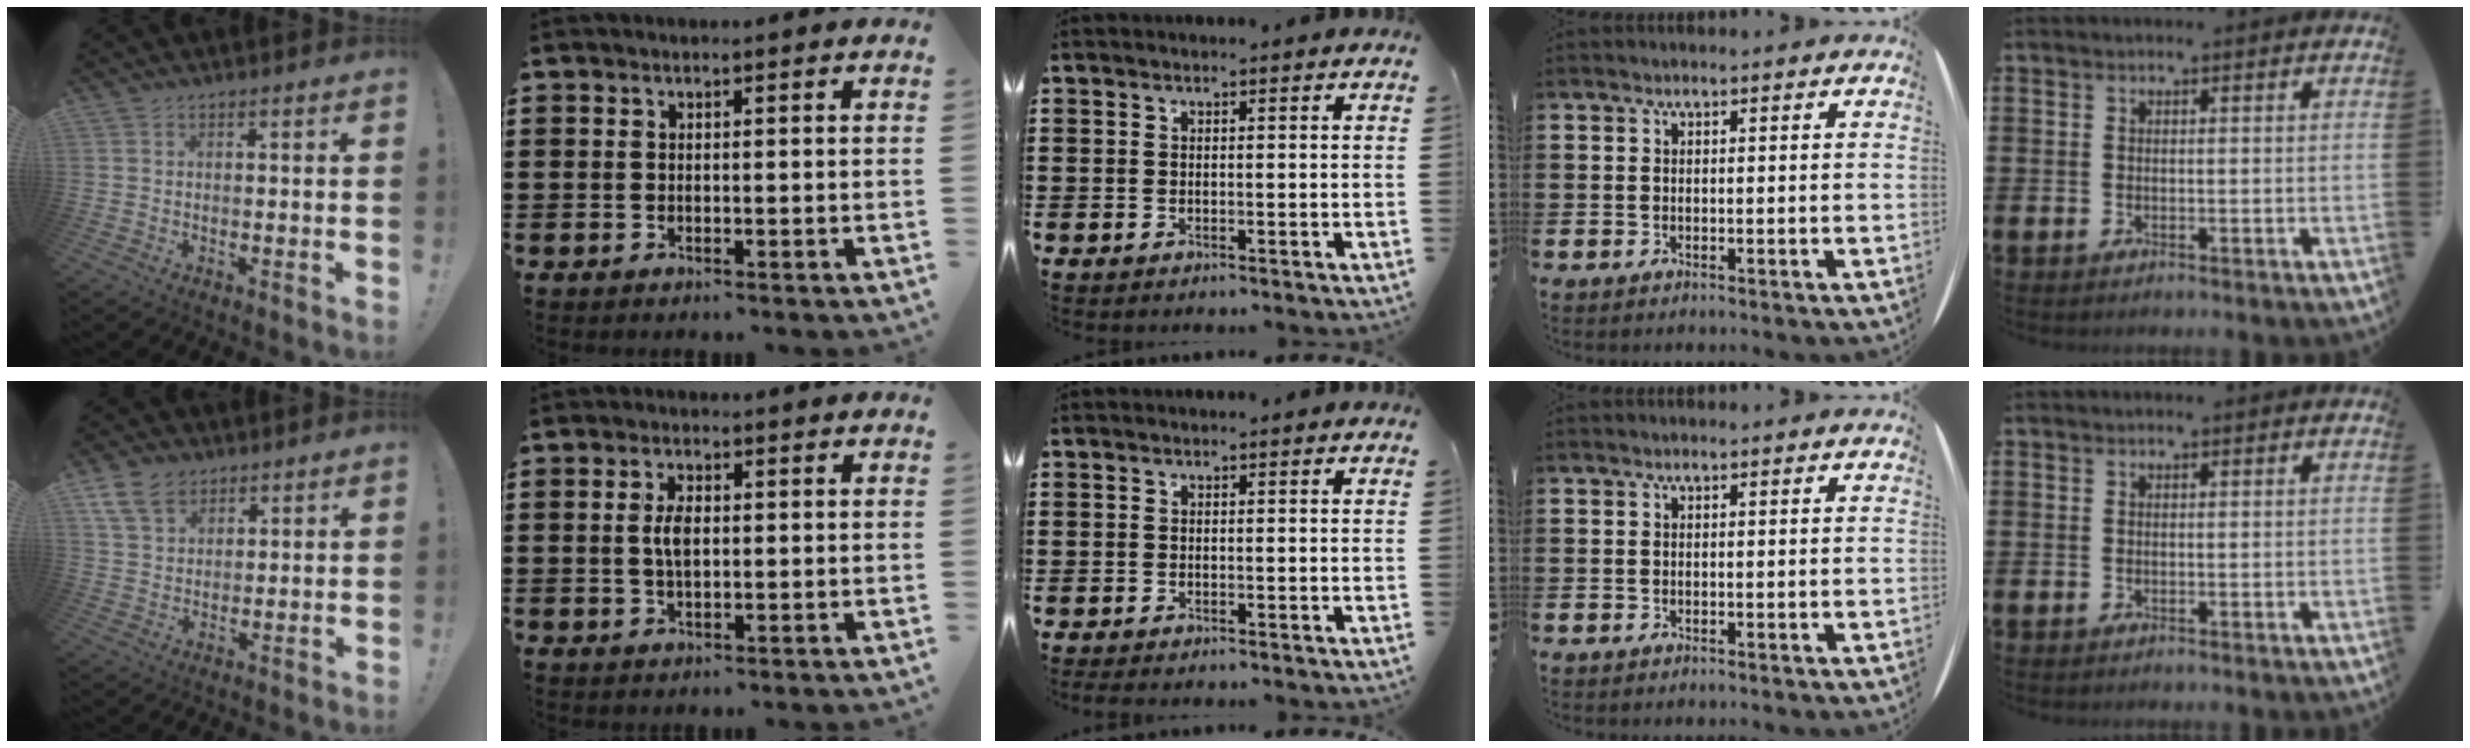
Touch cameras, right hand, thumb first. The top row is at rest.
{"thumb": {"total": 9.3, "force": [5.5, 6.2, 4.0], "torque": [-0.072, -0.018, 0.110]}, "index": {"total": 3.6, "force": [0.3, 1.5, 3.3], "torque": [-0.073, 0.004, 0.000]}, "middle": {"total": 0.6, "force": [-0.6, 0.2, 0.1], "torque": [-0.002, 0.000, -0.013]}}